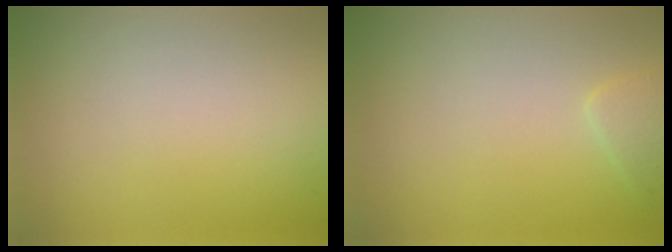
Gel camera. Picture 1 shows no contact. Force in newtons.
{"total": 1.1, "press": 1.1, "slide": 0.1}